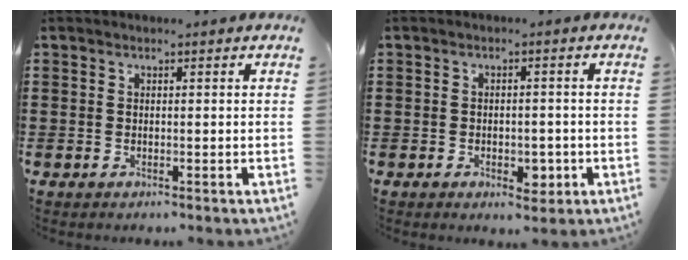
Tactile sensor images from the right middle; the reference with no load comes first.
{"total": 3.3, "force": [-1.7, 1.9, 2.1], "torque": [-0.027, 0.001, -0.033]}